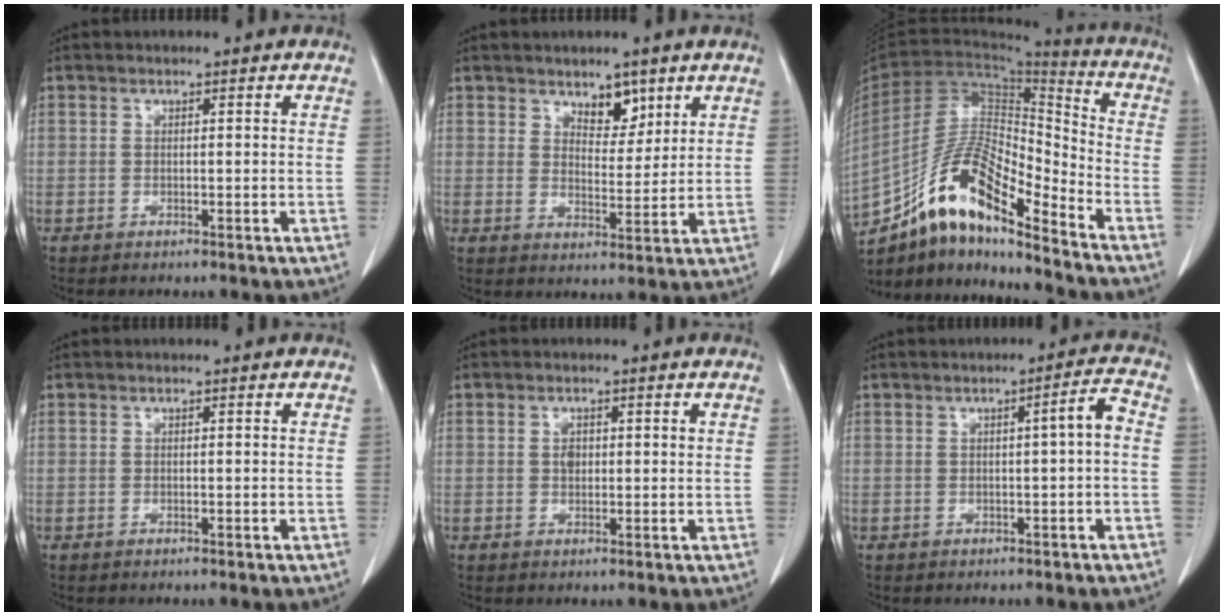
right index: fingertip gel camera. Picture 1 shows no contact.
{"total": 4.7, "force": [3.2, 2.4, 2.5], "torque": [-0.030, -0.006, 0.053]}
{"total": 15.5, "force": [-11.4, 3.1, 10.0], "torque": [-0.183, 0.025, -0.204]}
{"total": 0.0}
{"total": 1.8, "force": [0.5, 1.1, 1.4], "torque": [-0.026, 0.002, 0.010]}
{"total": 3.1, "force": [-0.1, 0.1, 3.1], "torque": [-0.047, 0.009, -0.002]}